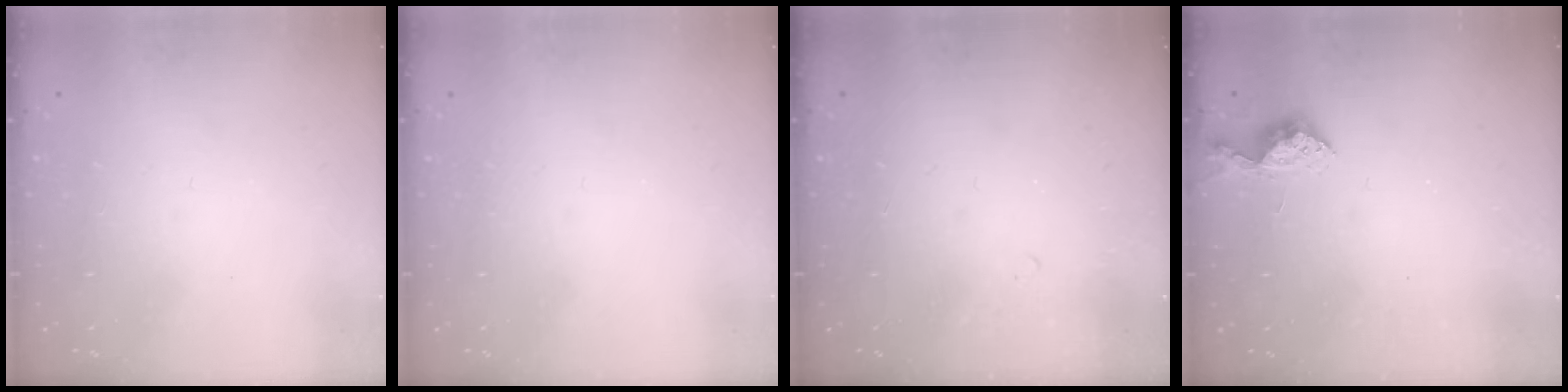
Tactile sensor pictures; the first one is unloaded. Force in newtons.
{"total": 0.0}
{"total": 4.6, "press": 4.5, "slide": 0.6}
{"total": 6.7, "press": 6.7, "slide": 0.6}